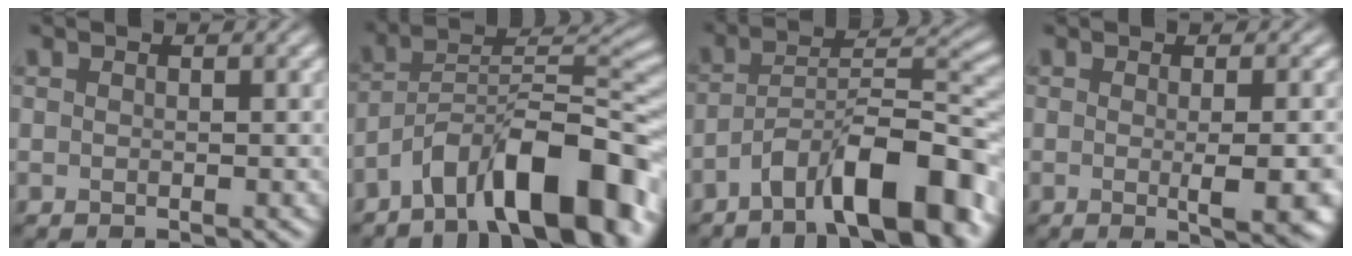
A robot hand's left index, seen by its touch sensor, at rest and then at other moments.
{"total": 11.2, "force": [-7.2, 3.4, 7.9], "torque": [-0.110, 0.019, -0.130]}
{"total": 10.2, "force": [-6.3, 2.8, 7.5], "torque": [-0.114, 0.017, -0.108]}
{"total": 4.4, "force": [-0.7, 1.0, 4.2], "torque": [-0.055, -0.005, -0.006]}